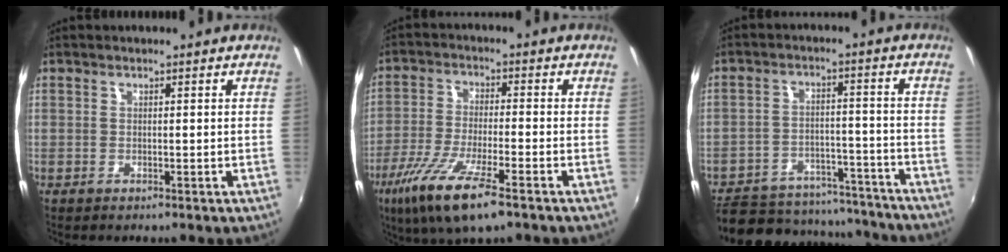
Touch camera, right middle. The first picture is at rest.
{"total": 12.9, "force": [-7.6, 2.5, 10.2], "torque": [-0.219, -0.034, -0.146]}
{"total": 21.0, "force": [-17.0, 9.5, 8.0], "torque": [-0.177, 0.019, -0.206]}